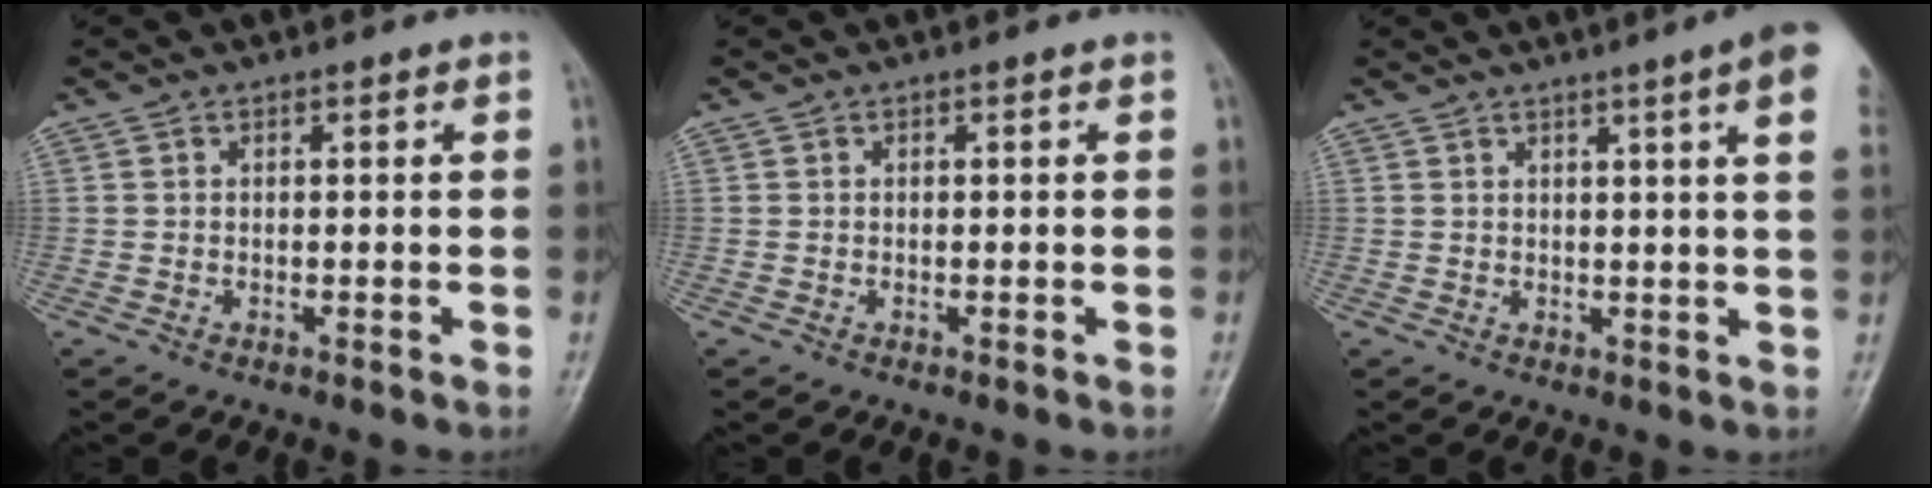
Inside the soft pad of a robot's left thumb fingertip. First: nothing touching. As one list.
[{"total": 0.0}, {"total": 8.8, "force": [4.6, -0.1, 7.5], "torque": [-0.090, -0.008, 0.044]}]